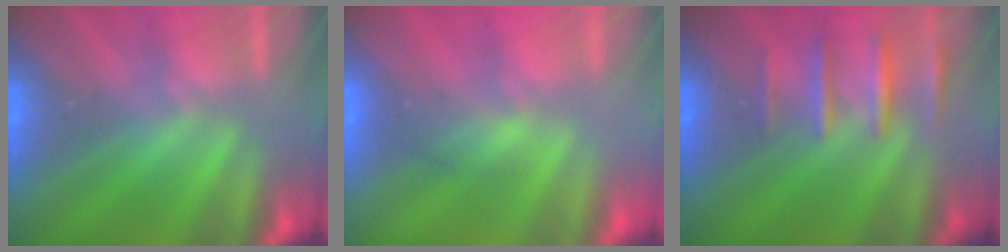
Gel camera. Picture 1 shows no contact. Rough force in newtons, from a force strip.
{"total": 2.9}
{"total": 2.5}